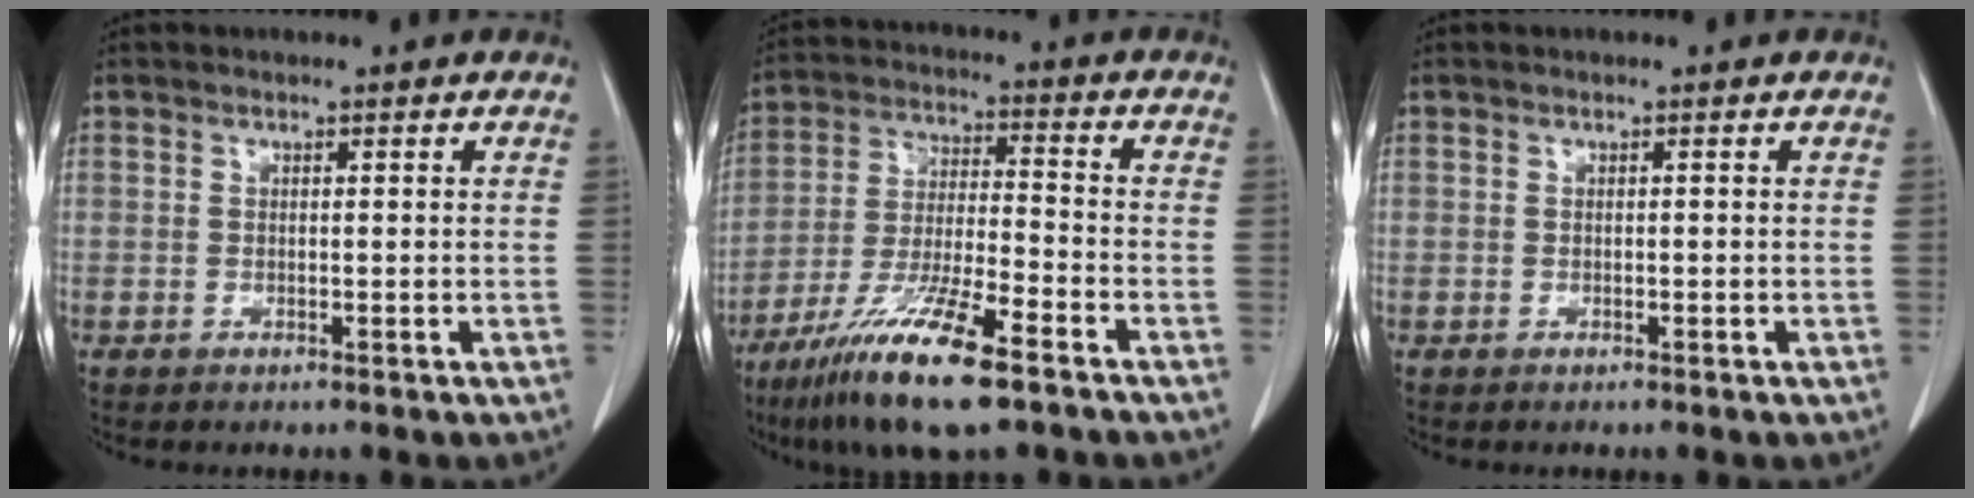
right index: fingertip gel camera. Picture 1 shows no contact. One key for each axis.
{"total": 14.3, "fx": -9.0, "fy": 1.6, "fz": 10.9, "tx": -0.216, "ty": -0.034, "tz": -0.164}
{"total": 0.0}